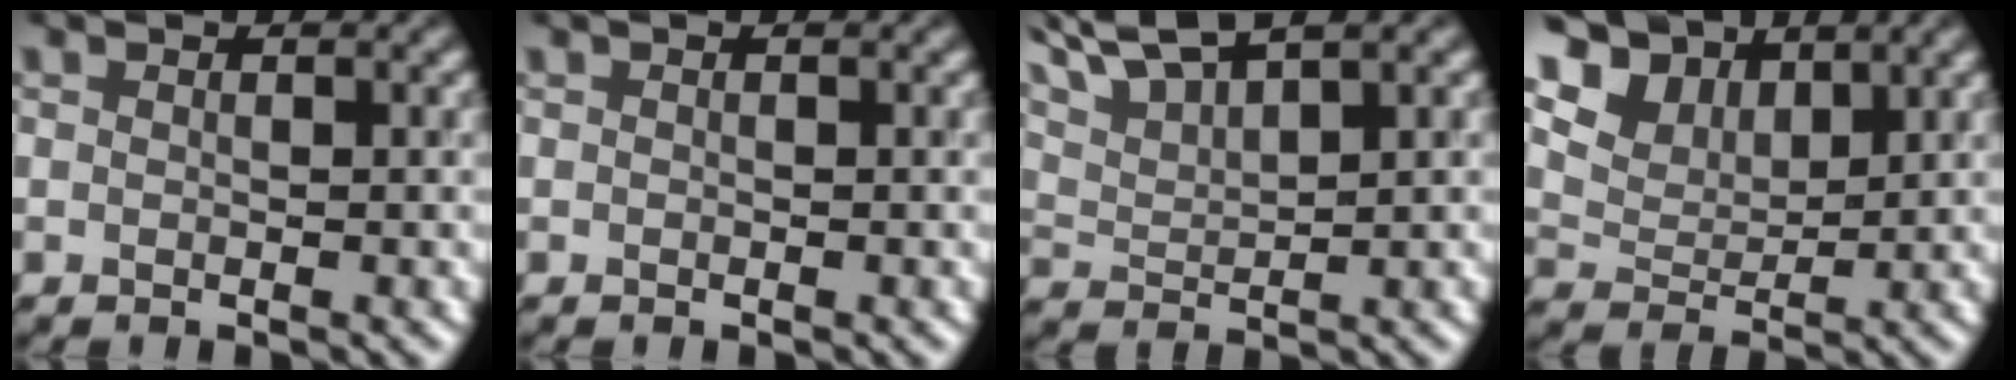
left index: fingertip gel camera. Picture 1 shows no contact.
{"total": 0.0}
{"total": 6.0, "force": [5.2, 0.9, 2.9], "torque": [-0.065, 0.022, 0.093]}
{"total": 7.3, "force": [5.7, 3.5, 2.9], "torque": [-0.081, -0.001, 0.103]}